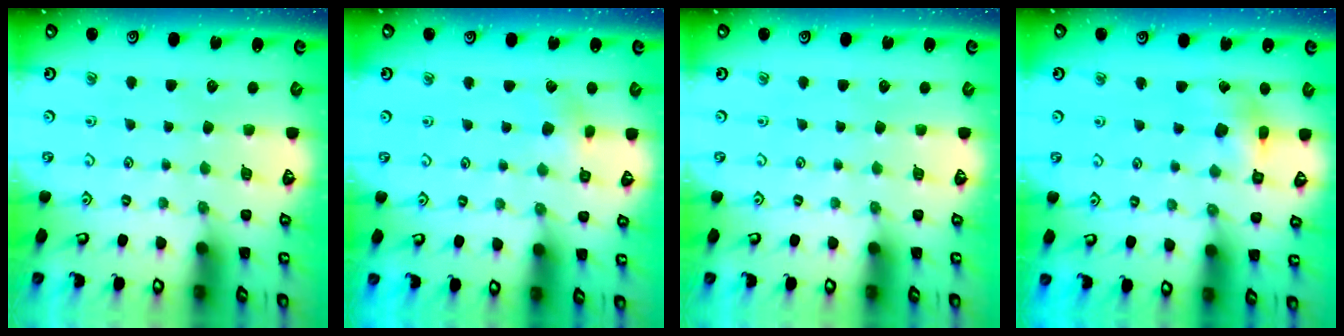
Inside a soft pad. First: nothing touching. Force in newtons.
{"total": 3.6, "press": 3.6, "slide": 0.4}
{"total": 0.0}
{"total": 8.0, "press": 8.0, "slide": 0.9}